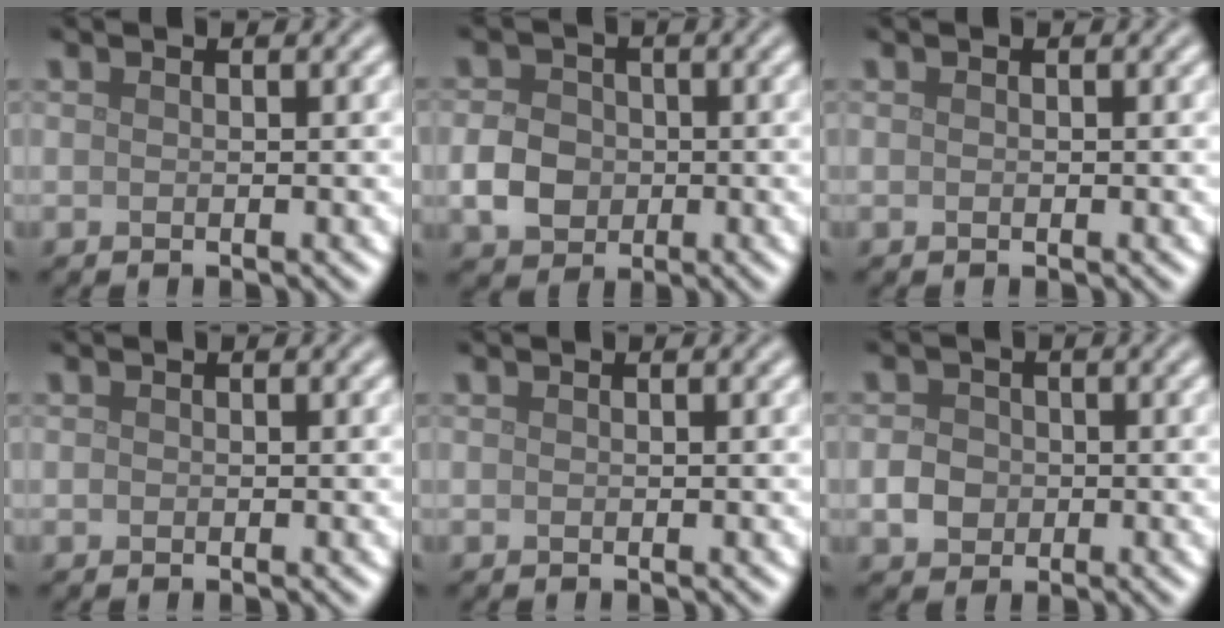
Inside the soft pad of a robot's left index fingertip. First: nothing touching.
{"total": 3.6, "force": [-0.7, 3.1, 1.9], "torque": [-0.035, 0.002, -0.017]}
{"total": 0.0}
{"total": 0.0}
{"total": 0.0}
{"total": 2.4, "force": [-0.5, 2.1, 1.0], "torque": [-0.016, 0.001, -0.014]}